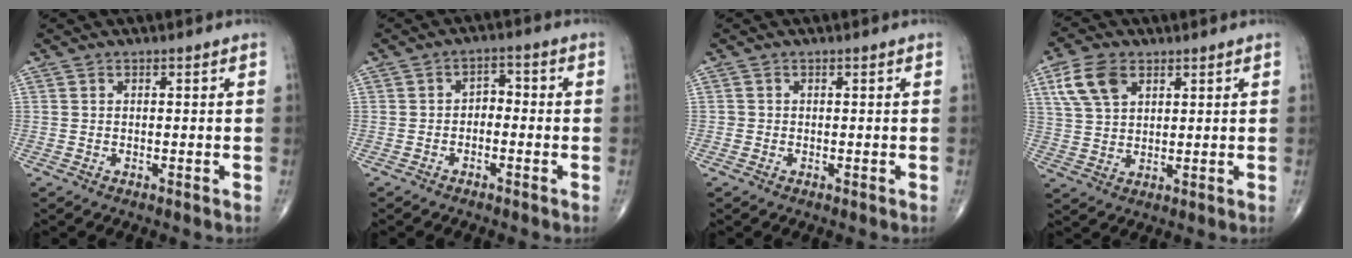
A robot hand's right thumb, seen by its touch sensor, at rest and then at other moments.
{"total": 3.0, "force": [-0.9, 2.0, 2.1], "torque": [-0.018, 0.023, -0.024]}
{"total": 0.6, "force": [-0.1, 0.5, 0.0], "torque": [0.002, 0.004, -0.003]}
{"total": 8.3, "force": [3.8, 5.1, 5.3], "torque": [-0.098, -0.004, 0.077]}